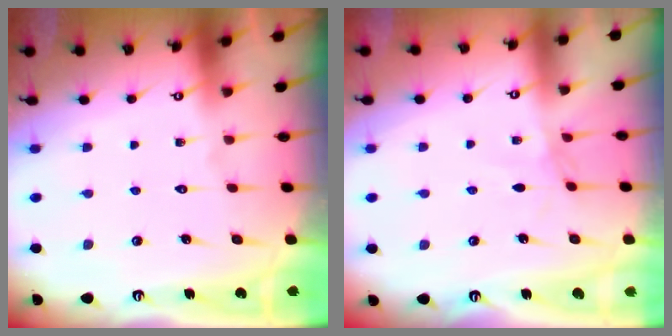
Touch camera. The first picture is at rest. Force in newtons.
{"total": 1.4, "press": 1.3, "slide": 0.3}